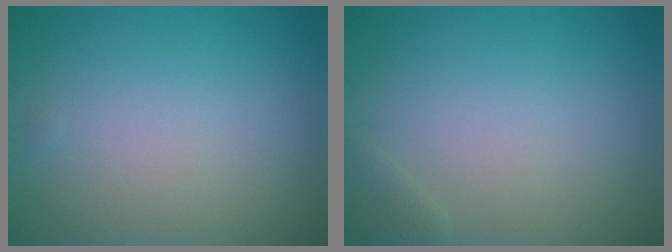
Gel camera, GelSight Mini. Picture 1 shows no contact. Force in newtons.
{"total": 0.8, "press": 0.8, "slide": 0.1}